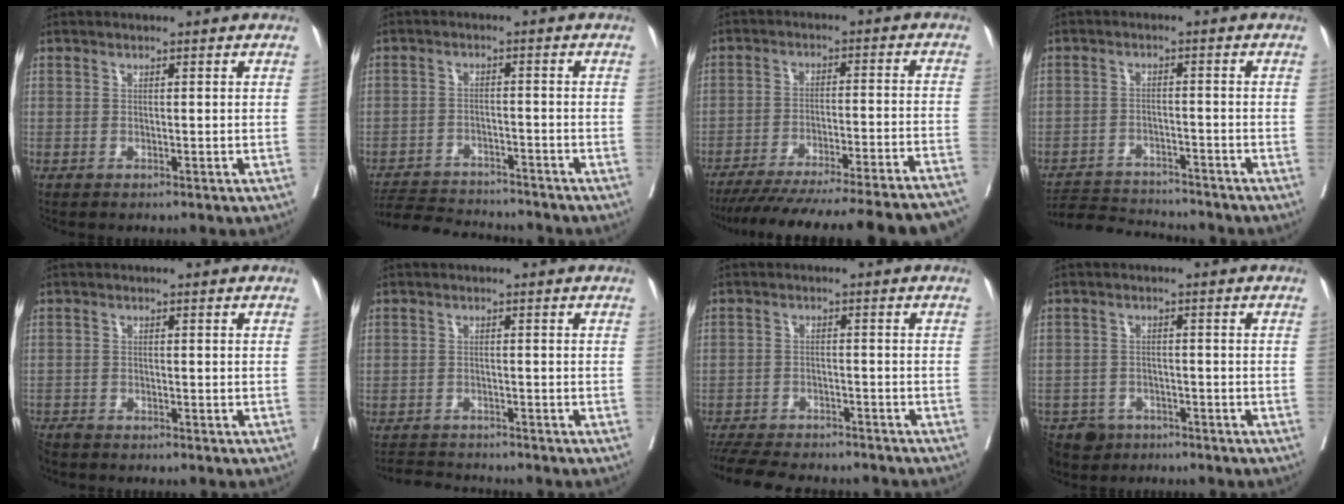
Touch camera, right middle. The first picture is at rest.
{"total": 10.2, "force": [-9.8, 2.0, 2.1], "torque": [-0.035, 0.002, -0.149]}
{"total": 29.5, "force": [-26.9, 0.6, 12.0], "torque": [-0.126, -0.044, -0.355]}
{"total": 7.6, "force": [-7.5, 1.0, 0.3], "torque": [-0.006, 0.005, -0.125]}
{"total": 2.9, "force": [-2.8, 0.5, 0.6], "torque": [-0.009, -0.010, -0.052]}
{"total": 4.0, "force": [-3.9, 0.5, 0.0], "torque": [0.003, -0.014, -0.068]}
{"total": 12.9, "force": [-11.5, 3.7, 4.6], "torque": [-0.089, -0.004, -0.162]}
{"total": 6.9, "force": [-5.5, 3.9, 1.4], "torque": [-0.024, -0.004, -0.092]}